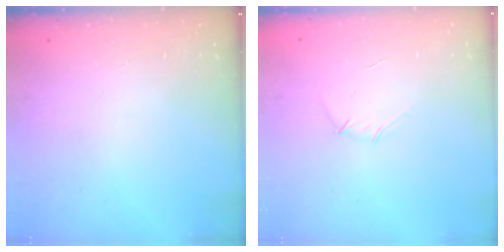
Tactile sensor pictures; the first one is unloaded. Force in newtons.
{"total": 3.5, "press": 3.4, "slide": 0.8}